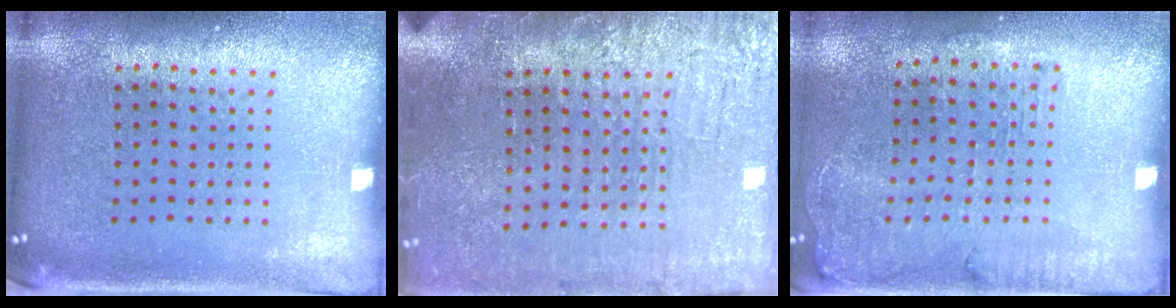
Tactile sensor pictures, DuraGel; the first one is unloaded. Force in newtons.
{"total": 3.9, "press": 3.6, "slide": 1.5}
{"total": 1.2, "press": 1.2, "slide": 0.3}